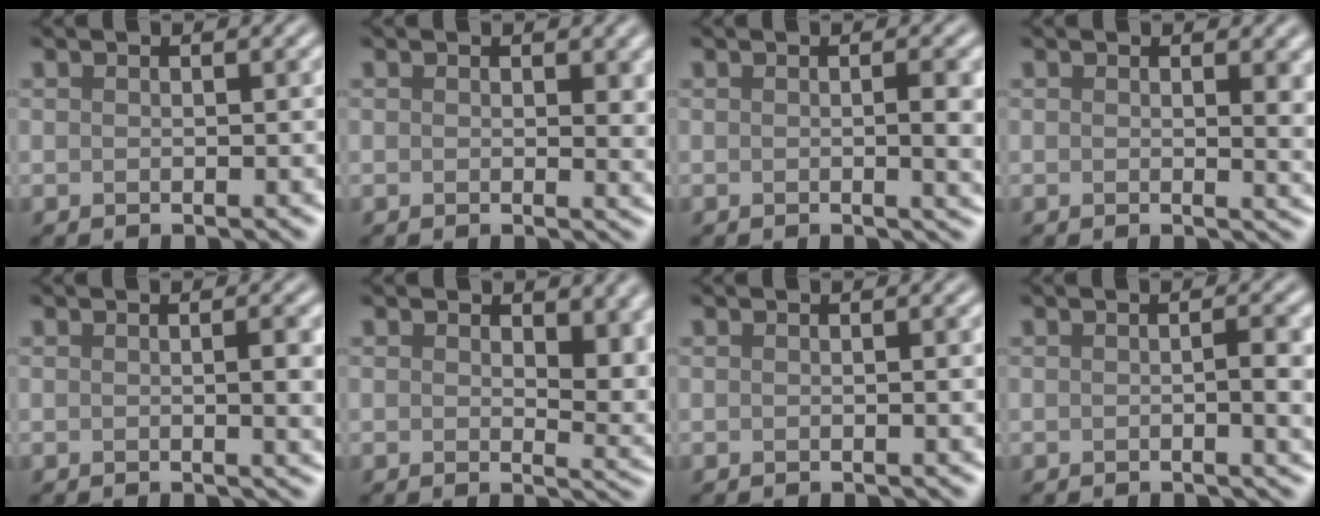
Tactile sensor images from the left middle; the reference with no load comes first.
{"total": 2.2, "force": [0.6, 1.2, 1.7], "torque": [-0.017, -0.003, 0.006]}
{"total": 2.7, "force": [0.0, 0.6, 2.6], "torque": [-0.032, -0.004, -0.001]}
{"total": 2.7, "force": [0.8, 1.0, 2.4], "torque": [-0.022, -0.003, 0.012]}
{"total": 2.3, "force": [0.1, 0.5, 2.3], "torque": [-0.029, -0.002, -0.001]}
{"total": 4.8, "force": [1.7, 2.6, 3.6], "torque": [-0.044, -0.011, 0.029]}
{"total": 0.8, "force": [0.0, 0.1, 0.8], "torque": [-0.011, 0.001, 0.000]}
{"total": 2.4, "force": [-0.1, 0.4, 2.4], "torque": [-0.036, -0.001, -0.003]}